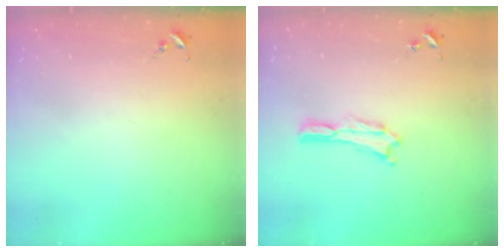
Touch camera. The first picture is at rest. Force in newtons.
{"total": 0.0}